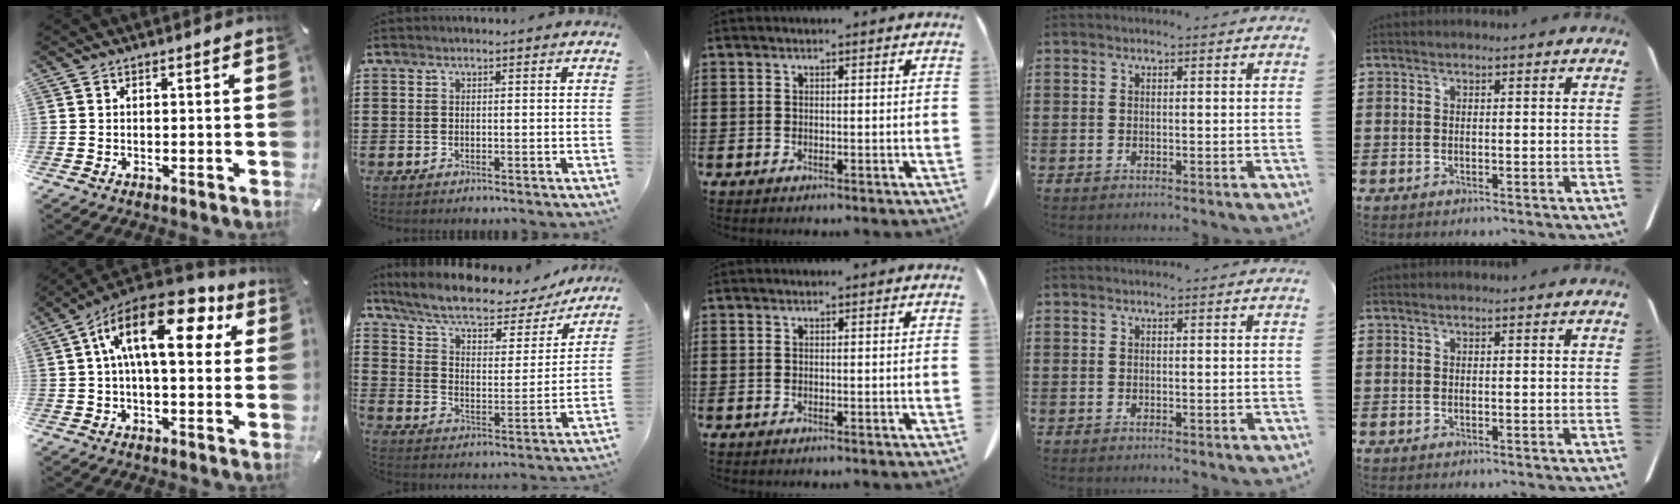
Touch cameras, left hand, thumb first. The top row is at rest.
{"thumb": {"total": 18.5, "force": [6.3, 8.8, 15.0], "torque": [-0.266, -0.031, 0.096]}, "index": {"total": 7.7, "force": [6.4, 1.9, 3.9], "torque": [-0.103, -0.031, 0.106]}}